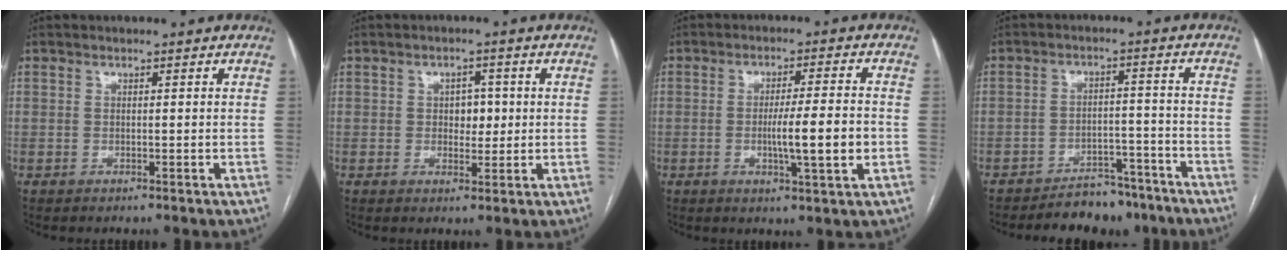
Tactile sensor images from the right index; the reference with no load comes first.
{"total": 3.4, "force": [0.3, 2.2, 2.5], "torque": [-0.028, 0.006, 0.007]}
{"total": 8.3, "force": [-1.6, 0.1, 8.1], "torque": [-0.131, -0.006, -0.026]}
{"total": 8.4, "force": [-7.4, 3.5, 1.8], "torque": [-0.008, 0.017, -0.110]}